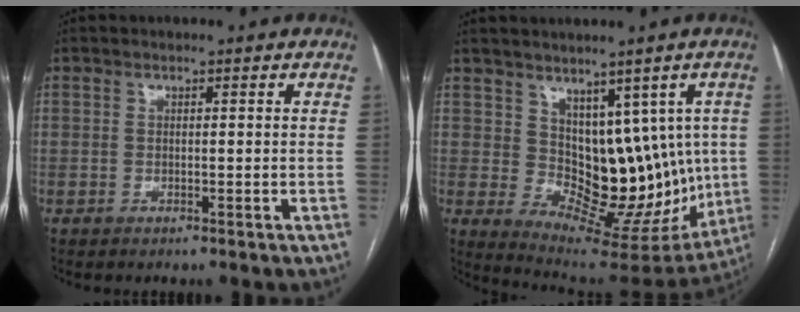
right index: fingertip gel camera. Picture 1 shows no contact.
{"total": 13.5, "force": [2.5, 9.1, 9.6], "torque": [-0.099, 0.013, 0.070]}